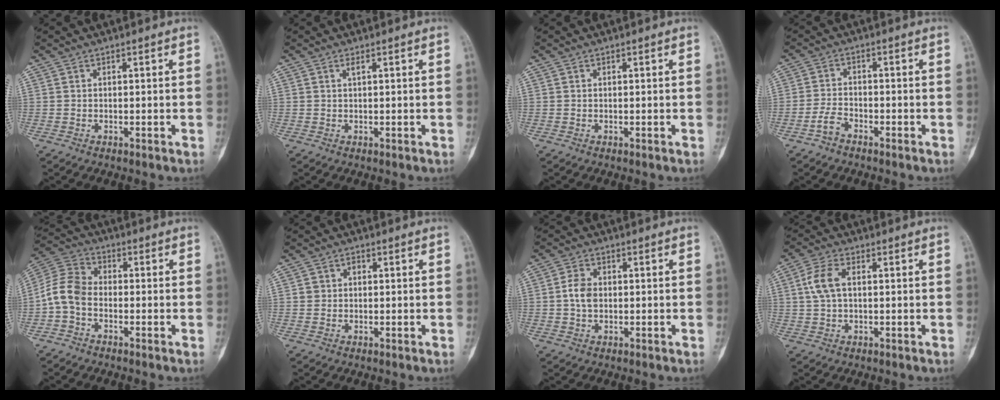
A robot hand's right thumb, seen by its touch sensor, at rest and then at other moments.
{"total": 0.8, "force": [0.4, 0.1, 0.7], "torque": [-0.016, 0.003, 0.007]}
{"total": 0.0}
{"total": 3.0, "force": [-2.1, 1.5, 1.3], "torque": [-0.029, 0.015, -0.043]}
{"total": 7.8, "force": [-1.9, 5.5, 5.2], "torque": [-0.097, 0.026, -0.054]}
{"total": 1.9, "force": [0.3, 1.7, 0.7], "torque": [-0.001, 0.003, 0.003]}
{"total": 4.2, "force": [0.0, 3.0, 2.9], "torque": [-0.054, 0.006, -0.003]}
{"total": 5.9, "force": [1.0, 3.2, 4.8], "torque": [-0.110, 0.014, 0.017]}